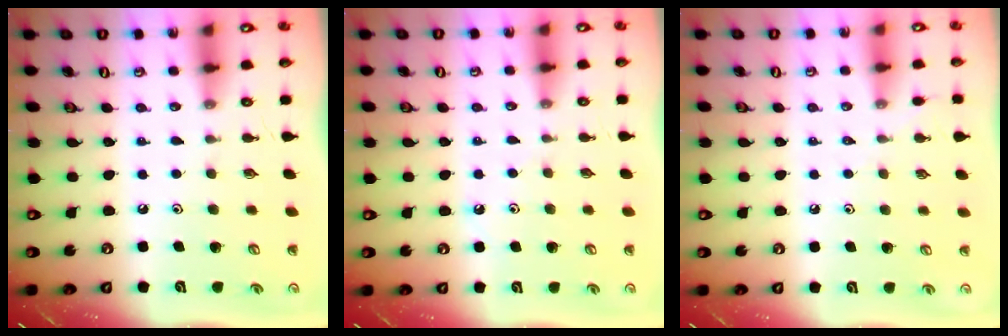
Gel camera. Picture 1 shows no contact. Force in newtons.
{"total": 4.0, "press": 3.9, "slide": 0.7}
{"total": 1.8, "press": 1.7, "slide": 0.4}